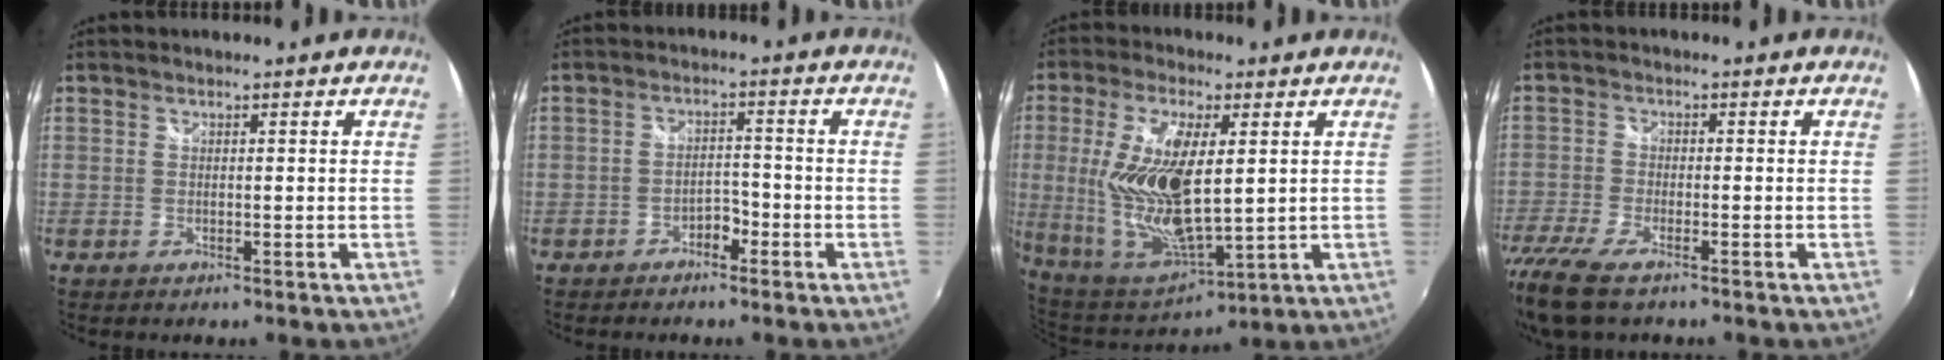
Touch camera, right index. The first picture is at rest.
{"total": 3.4, "force": [-2.5, 1.8, 1.4], "torque": [-0.029, 0.006, -0.038]}
{"total": 18.7, "force": [2.0, 7.3, 17.1], "torque": [-0.340, -0.014, 0.052]}
{"total": 12.6, "force": [-9.1, 4.2, 7.7], "torque": [-0.184, -0.057, -0.171]}